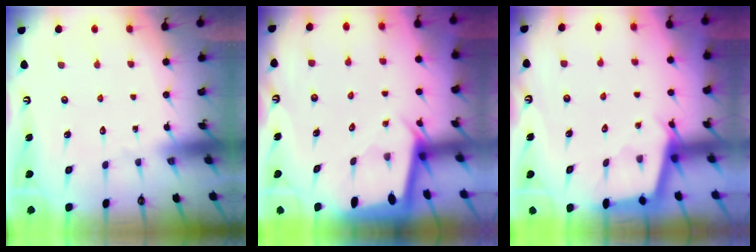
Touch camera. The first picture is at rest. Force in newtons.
{"total": 1.9, "press": 1.9, "slide": 0.1}
{"total": 2.8, "press": 2.8, "slide": 0.3}